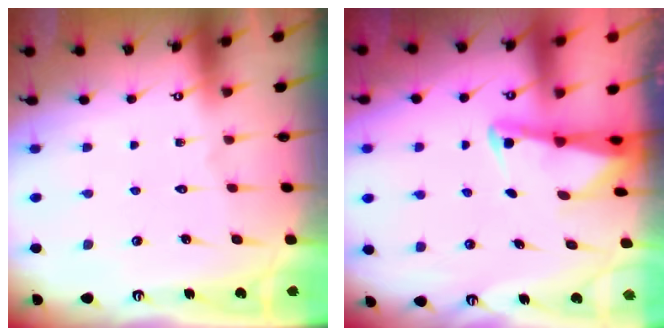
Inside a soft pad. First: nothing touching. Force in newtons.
{"total": 2.2, "press": 2.2, "slide": 0.3}